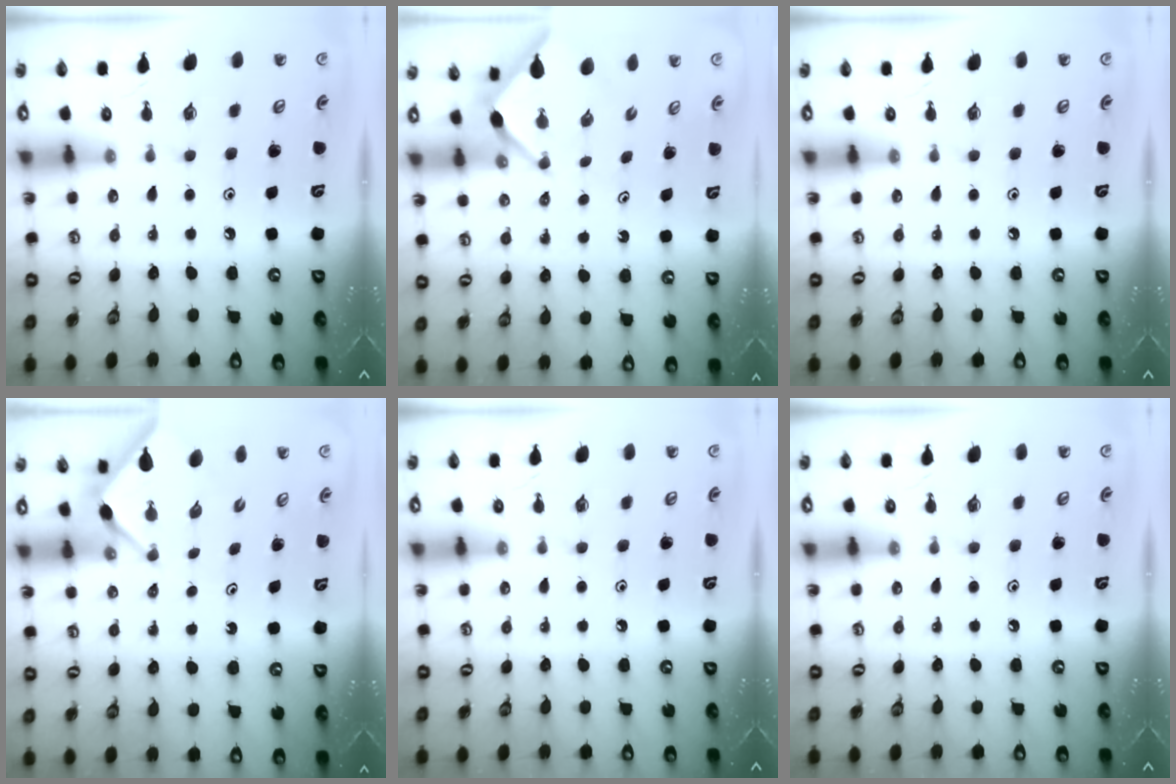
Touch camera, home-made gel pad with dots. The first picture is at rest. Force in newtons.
{"total": 3.4, "press": 3.4, "slide": 0.2}
{"total": 0.0}
{"total": 3.0, "press": 3.0, "slide": 0.2}
{"total": 0.0}
{"total": 0.0}